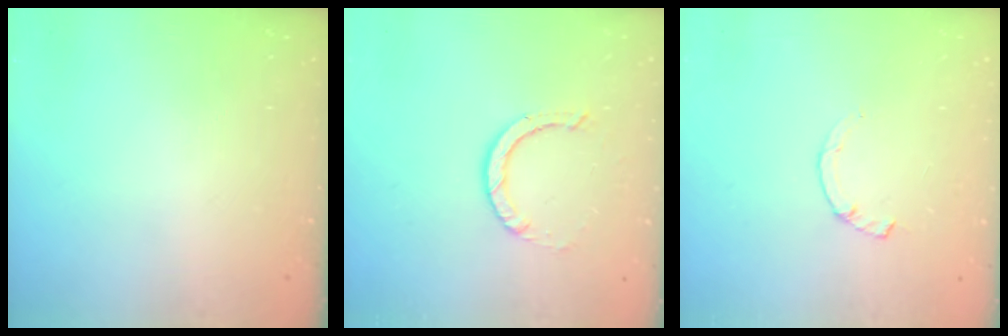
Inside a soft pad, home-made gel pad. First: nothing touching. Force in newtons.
{"total": 2.9, "press": 2.9, "slide": 0.2}
{"total": 1.0, "press": 0.9, "slide": 0.2}